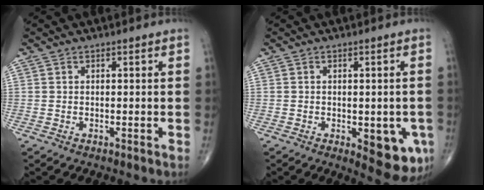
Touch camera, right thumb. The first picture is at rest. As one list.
[{"total": 9.4, "force": [-2.9, 4.1, 7.9], "torque": [-0.068, -0.007, -0.027]}]